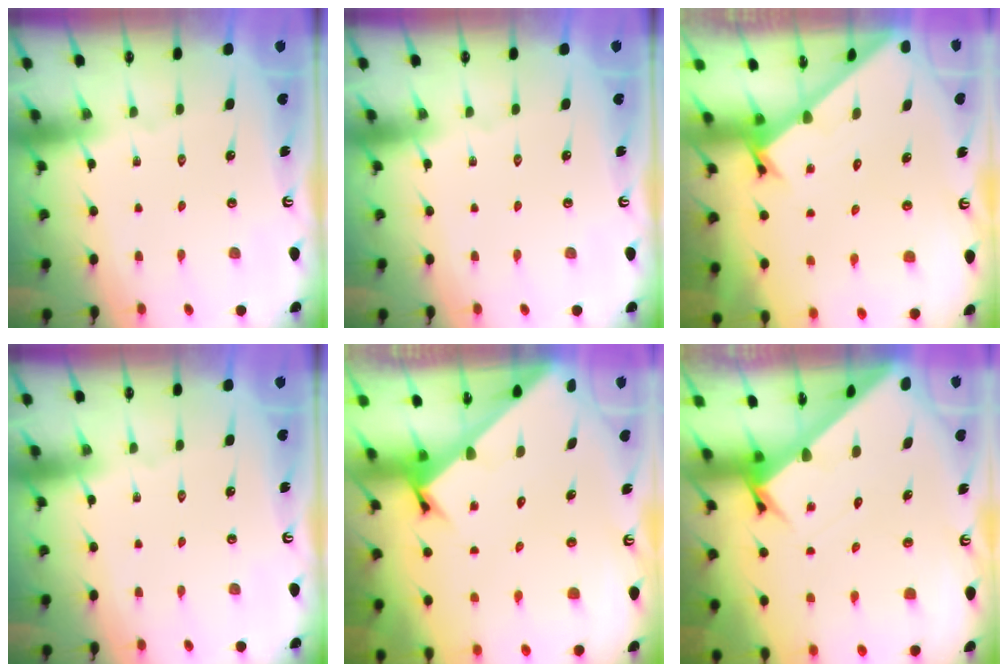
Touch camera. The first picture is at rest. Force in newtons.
{"total": 0.0}
{"total": 1.7, "press": 1.7, "slide": 0.1}
{"total": 0.0}
{"total": 2.8, "press": 2.8, "slide": 0.2}
{"total": 3.3, "press": 3.3, "slide": 0.3}